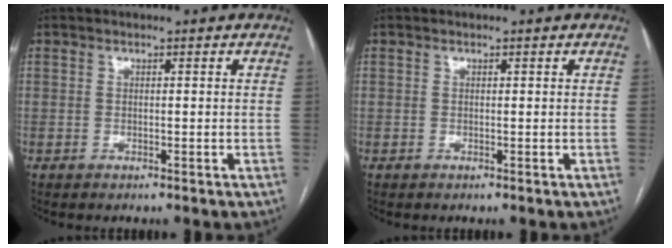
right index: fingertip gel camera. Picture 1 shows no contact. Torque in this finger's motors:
{"motor_torque": [0.06, -0.12, 0.00, 0.00]}